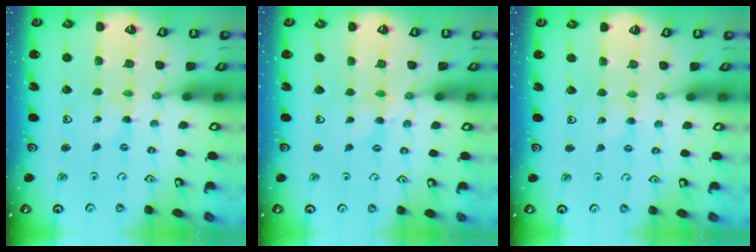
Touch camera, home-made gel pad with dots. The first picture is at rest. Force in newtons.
{"total": 1.9, "press": 1.9, "slide": 0.3}
{"total": 1.2, "press": 1.2, "slide": 0.2}